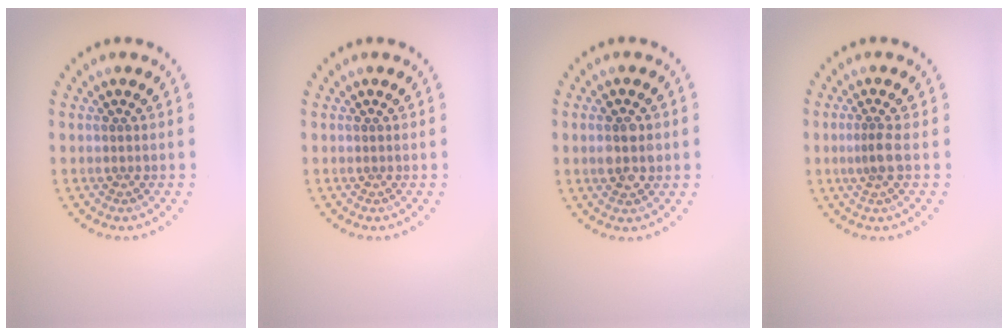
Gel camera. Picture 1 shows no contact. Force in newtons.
{"total": 0.0}
{"total": 2.5, "press": 2.5, "slide": 0.2}
{"total": 1.5, "press": 1.1, "slide": 1.1}